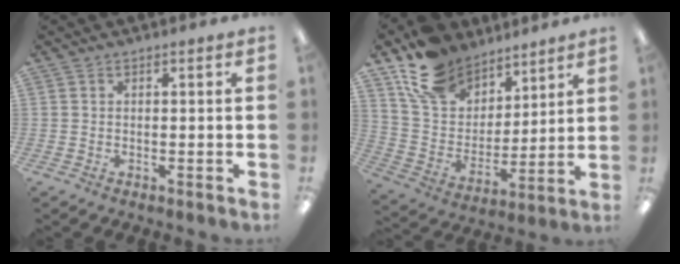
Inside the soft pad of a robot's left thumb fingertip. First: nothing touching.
{"total": 14.8, "force": [11.1, 9.0, 3.7], "torque": [-0.082, -0.078, 0.217]}